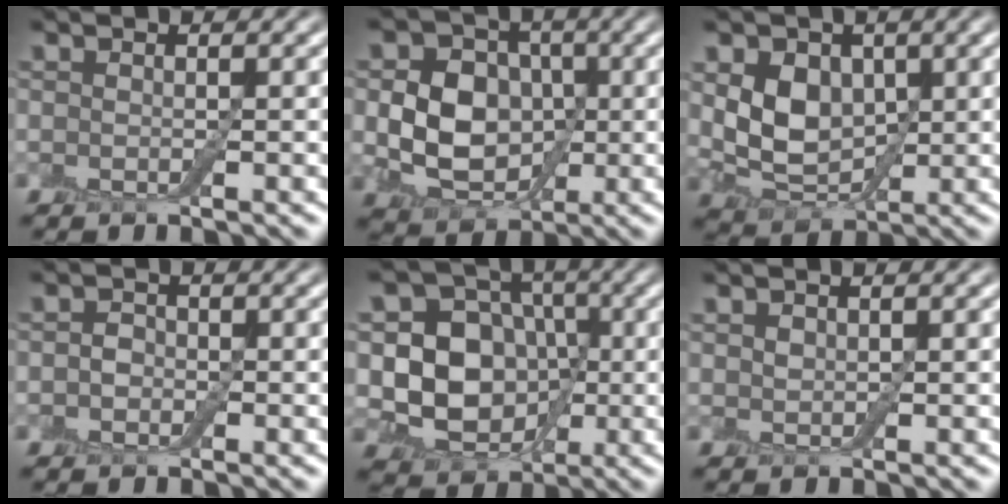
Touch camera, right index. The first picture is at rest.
{"total": 7.0, "force": [-0.2, 5.7, 4.1], "torque": [-0.063, -0.004, -0.012]}
{"total": 4.9, "force": [0.9, 3.6, 3.1], "torque": [-0.061, -0.006, 0.019]}
{"total": 1.0, "force": [-0.2, 0.9, 0.4], "torque": [-0.007, 0.001, -0.011]}
{"total": 7.5, "force": [-0.5, 6.4, 4.0], "torque": [-0.055, -0.003, -0.022]}
{"total": 0.6, "force": [0.4, 0.4, 0.2], "torque": [-0.006, 0.002, 0.008]}